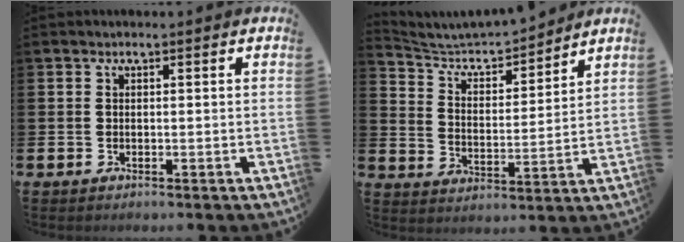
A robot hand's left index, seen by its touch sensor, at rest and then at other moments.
{"total": 5.9, "force": [5.6, 1.1, 1.2], "torque": [-0.055, -0.043, 0.093]}